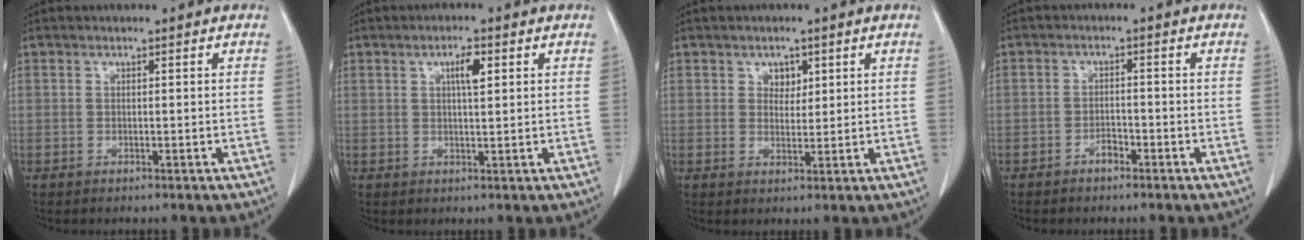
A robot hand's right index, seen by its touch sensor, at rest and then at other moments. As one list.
[{"total": 3.1, "force": [1.1, 0.5, 2.8], "torque": [-0.050, 0.001, 0.018]}, {"total": 2.3, "force": [1.2, 1.7, 1.1], "torque": [-0.013, -0.001, 0.019]}, {"total": 1.9, "force": [-1.4, 0.8, 0.9], "torque": [-0.013, 0.005, -0.022]}]